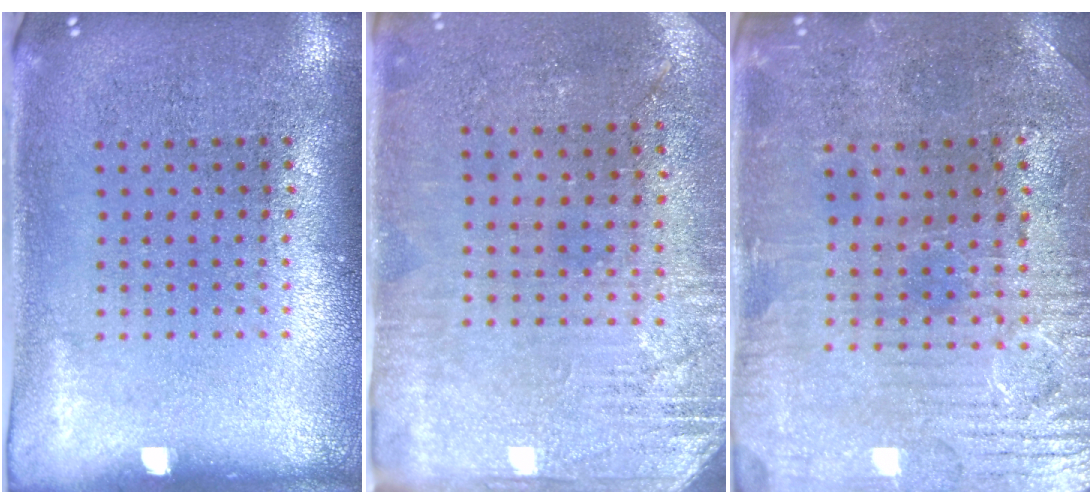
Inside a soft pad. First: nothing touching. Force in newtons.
{"total": 2.8, "press": 2.5, "slide": 1.2}
{"total": 1.5, "press": 1.3, "slide": 0.6}